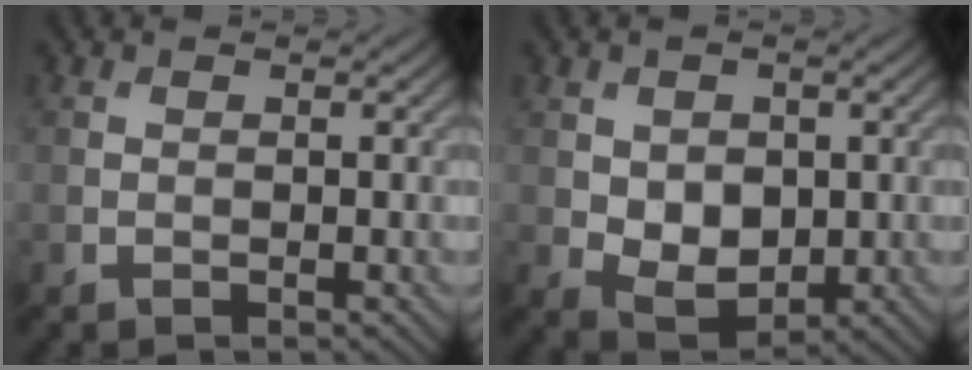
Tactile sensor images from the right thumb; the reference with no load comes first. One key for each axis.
{"total": 5.3, "fx": 0.0, "fy": 4.0, "fz": 3.5, "tx": -0.079, "ty": -0.014, "tz": 0.007}